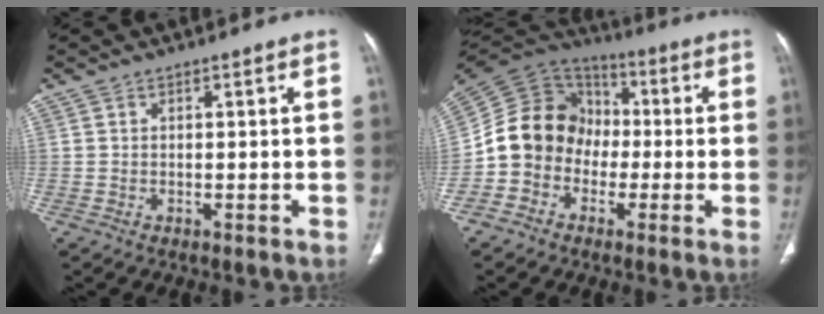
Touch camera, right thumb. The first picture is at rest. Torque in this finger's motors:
{"motor_torque": [1.70, 2.16, 0.92, -0.81, 0.10]}